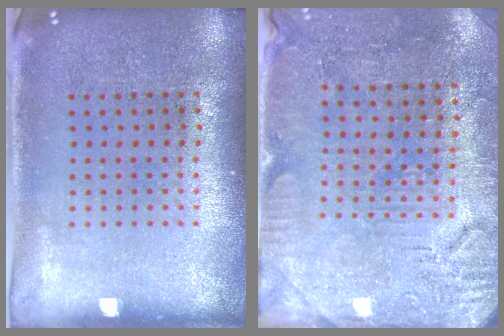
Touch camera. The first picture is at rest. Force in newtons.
{"total": 3.0, "press": 2.9, "slide": 1.0}